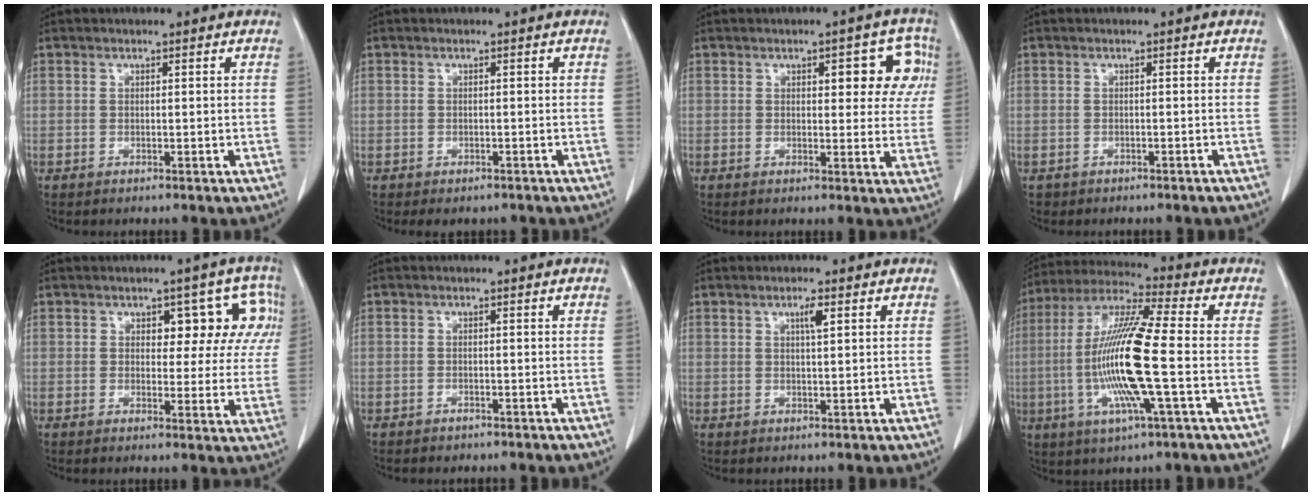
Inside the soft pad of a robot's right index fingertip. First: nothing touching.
{"total": 2.8, "force": [-2.2, 1.7, 0.5], "torque": [-0.002, 0.002, -0.028]}
{"total": 7.3, "force": [2.4, 3.3, 6.1], "torque": [-0.051, 0.019, 0.024]}
{"total": 1.9, "force": [-1.6, 1.0, 0.3], "torque": [-0.012, 0.001, -0.018]}
{"total": 8.1, "force": [2.7, 4.5, 6.2], "torque": [-0.046, 0.029, 0.028]}
{"total": 1.9, "force": [-1.6, 0.8, 0.6], "torque": [-0.016, 0.000, -0.015]}
{"total": 2.1, "force": [0.9, 0.1, 1.9], "torque": [-0.034, -0.001, 0.015]}
{"total": 16.0, "force": [-2.5, 0.6, 15.8], "torque": [-0.324, -0.006, -0.056]}